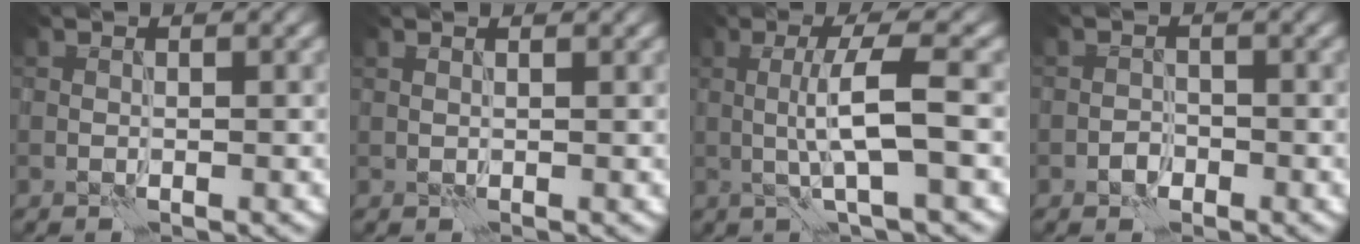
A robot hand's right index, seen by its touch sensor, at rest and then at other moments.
{"total": 0.7, "force": [0.6, 0.1, 0.3], "torque": [-0.009, -0.002, 0.006]}
{"total": 4.6, "force": [-0.1, 0.5, 4.6], "torque": [-0.085, 0.005, -0.005]}
{"total": 1.1, "force": [-0.6, 0.7, 0.4], "torque": [-0.004, 0.004, -0.013]}